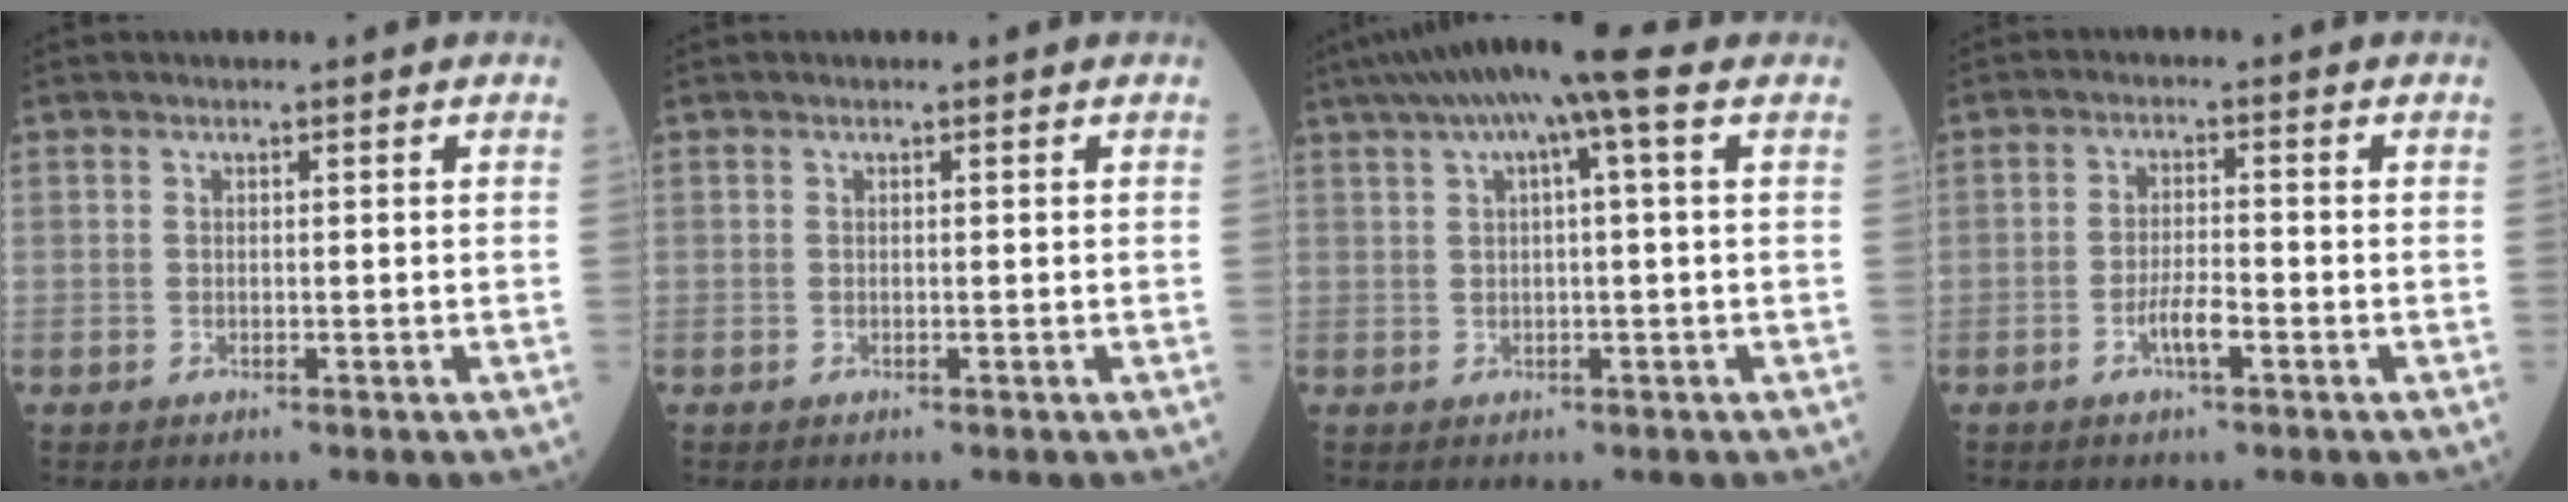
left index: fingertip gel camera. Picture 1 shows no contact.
{"total": 0.0}
{"total": 10.1, "force": [5.7, 0.5, 8.3], "torque": [-0.137, 0.047, 0.086]}
{"total": 3.4, "force": [-1.6, 0.6, 3.0], "torque": [-0.060, 0.001, -0.032]}